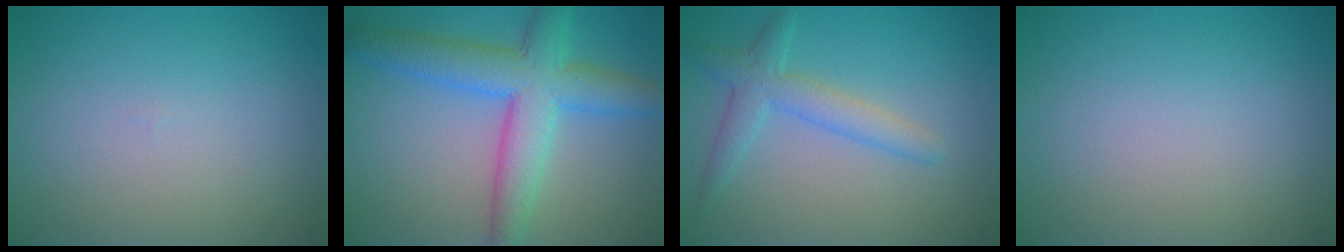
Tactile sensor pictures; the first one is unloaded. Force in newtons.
{"total": 6.9, "press": 6.9, "slide": 0.3}
{"total": 2.1, "press": 2.1, "slide": 0.1}
{"total": 0.0}